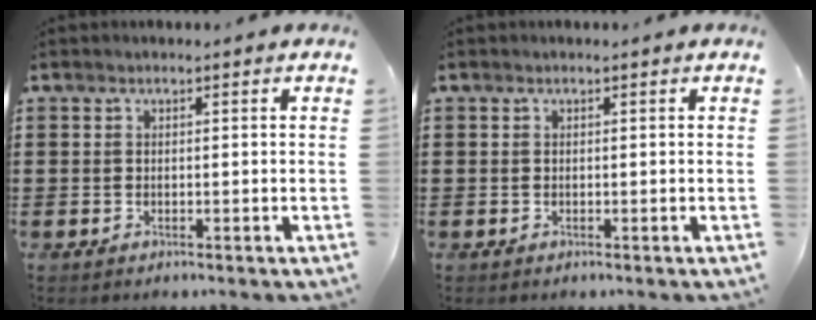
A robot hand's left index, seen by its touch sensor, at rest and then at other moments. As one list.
[{"total": 0.0}]